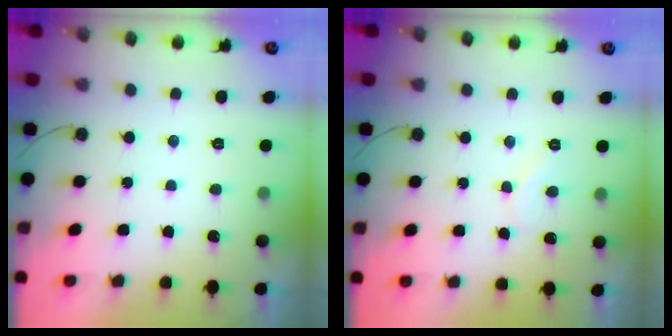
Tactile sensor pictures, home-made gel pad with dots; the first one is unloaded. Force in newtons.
{"total": 4.4, "press": 4.4, "slide": 0.4}